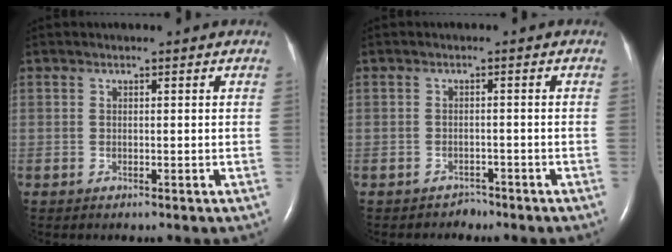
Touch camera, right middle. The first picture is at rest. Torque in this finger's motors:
{"motor_torque": [-0.25, 0.15, 0.00, 0.00]}